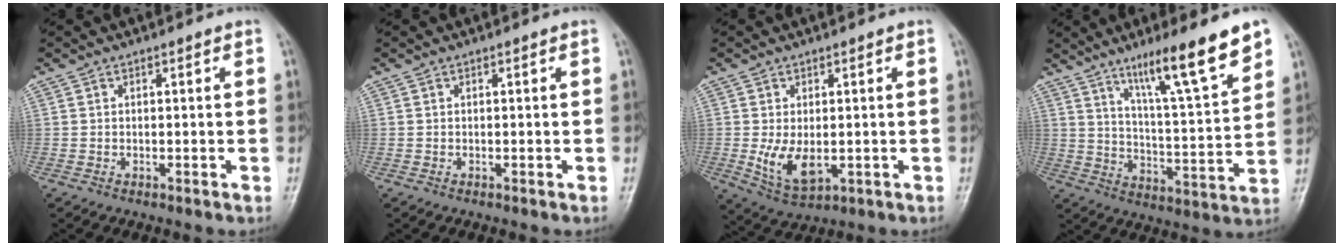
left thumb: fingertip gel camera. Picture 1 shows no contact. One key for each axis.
{"total": 0.0}
{"total": 7.1, "fx": -0.7, "fy": 4.2, "fz": 5.6, "tx": -0.096, "ty": -0.017, "tz": -0.001}
{"total": 16.5, "fx": 10.8, "fy": 2.1, "fz": 12.3, "tx": -0.181, "ty": -0.058, "tz": 0.178}